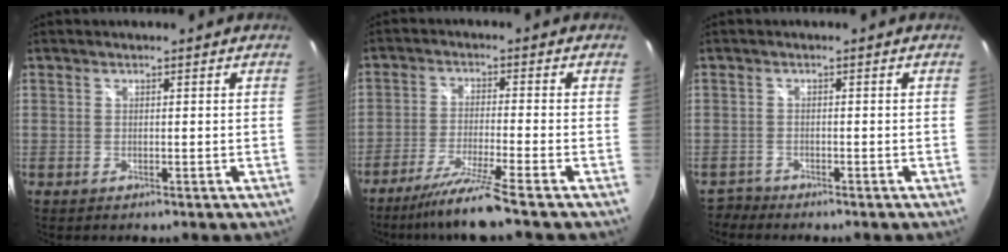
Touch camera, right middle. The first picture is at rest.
{"total": 8.8, "force": [-7.0, -2.2, 4.8], "torque": [-0.105, -0.019, -0.123]}
{"total": 2.0, "force": [-1.9, 0.5, -0.5], "torque": [0.005, -0.001, -0.041]}